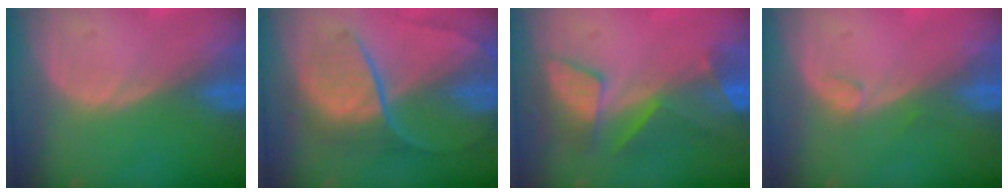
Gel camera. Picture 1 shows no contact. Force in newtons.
{"total": 8.7, "press": 7.5, "slide": 4.5}
{"total": 8.6, "press": 7.2, "slide": 4.7}
{"total": 1.3, "press": 1.1, "slide": 0.5}